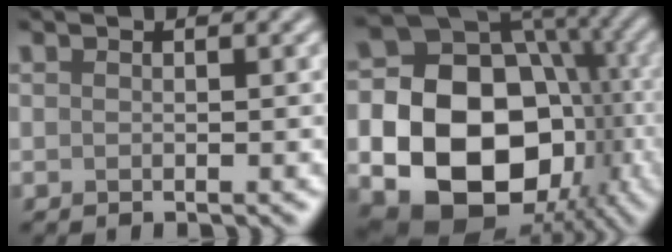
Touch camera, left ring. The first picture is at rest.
{"total": 20.4, "force": [-4.1, 16.8, 10.8], "torque": [-0.172, -0.020, -0.078]}